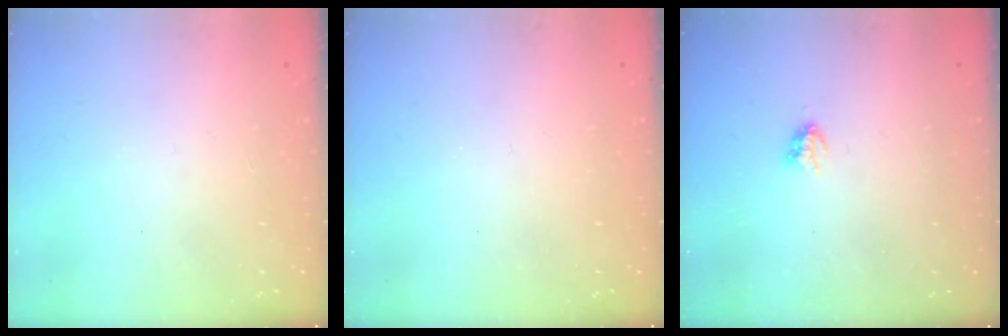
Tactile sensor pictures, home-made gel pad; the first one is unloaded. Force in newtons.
{"total": 0.0}
{"total": 2.9, "press": 2.9, "slide": 0.5}